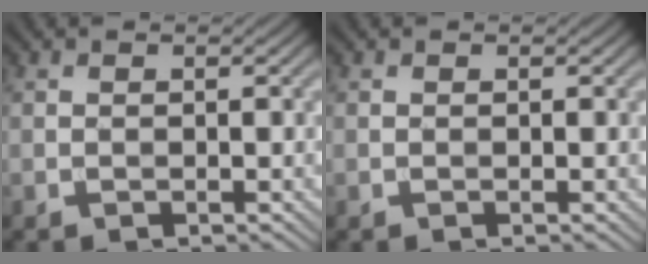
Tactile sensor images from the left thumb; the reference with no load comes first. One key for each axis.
{"total": 0.0}